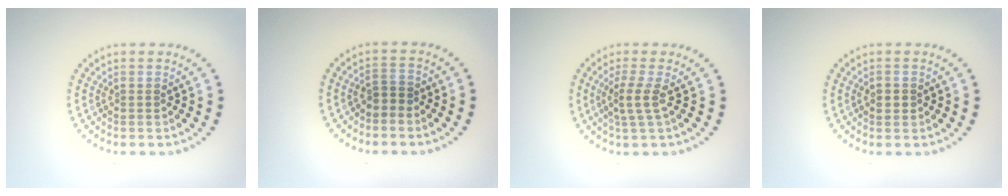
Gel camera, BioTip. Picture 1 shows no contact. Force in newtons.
{"total": 1.5, "press": 1.2, "slide": 0.9}
{"total": 2.1, "press": 1.5, "slide": 1.5}
{"total": 1.1, "press": 1.1, "slide": 0.2}